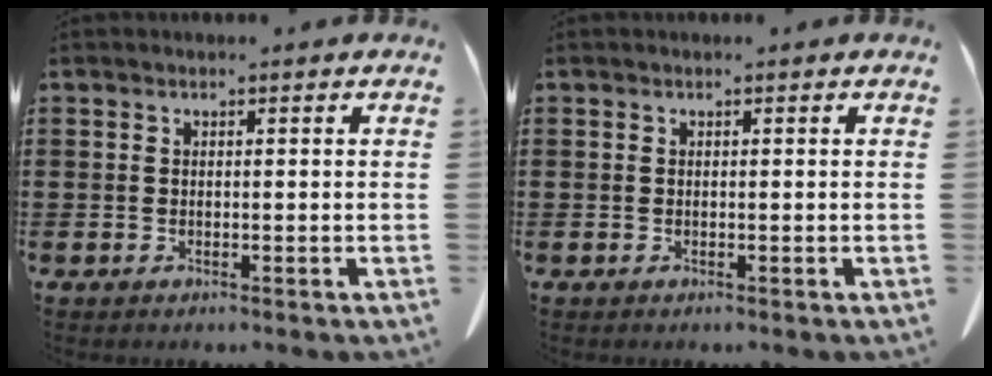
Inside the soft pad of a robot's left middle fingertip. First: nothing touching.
{"total": 0.0}